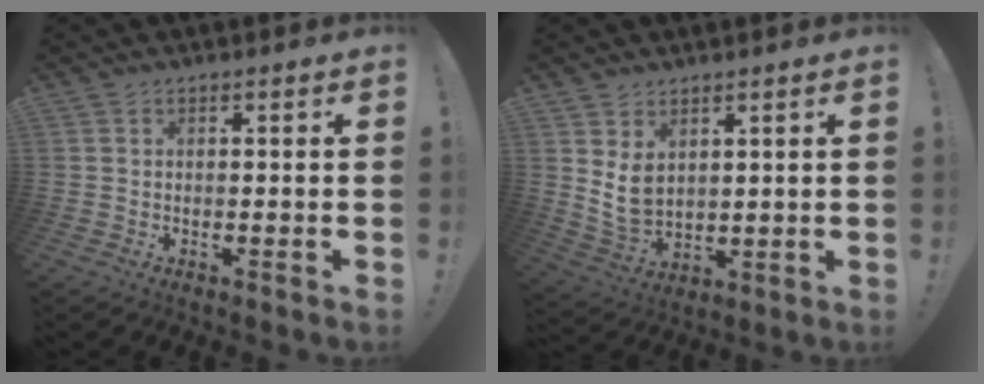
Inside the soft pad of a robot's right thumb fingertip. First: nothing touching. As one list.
[{"total": 7.8, "force": [3.5, 5.5, 4.2], "torque": [-0.071, -0.021, 0.068]}]